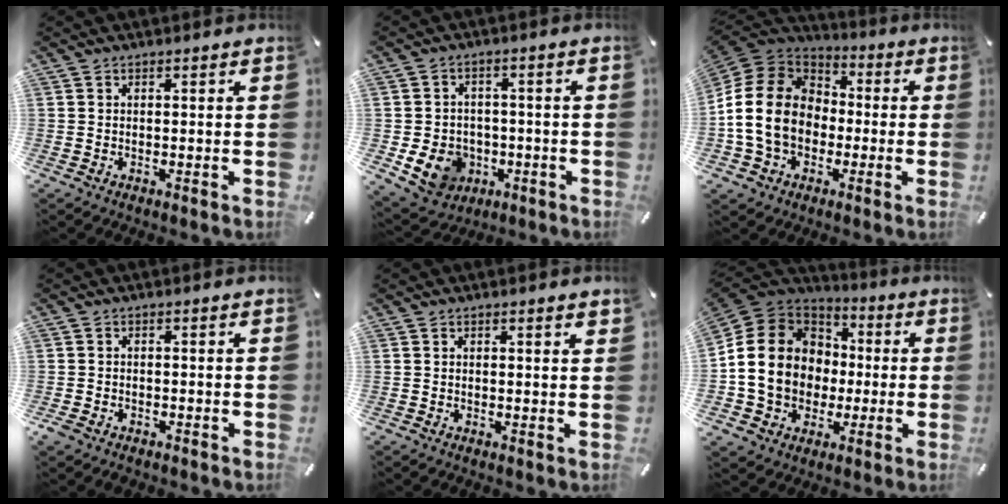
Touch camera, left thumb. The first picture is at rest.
{"total": 9.1, "force": [-2.7, 8.0, 3.4], "torque": [-0.077, 0.019, -0.047]}
{"total": 17.6, "force": [-2.9, 14.5, 9.6], "torque": [-0.209, 0.030, -0.057]}
{"total": 1.5, "force": [-1.0, 1.0, 0.5], "torque": [-0.007, 0.005, -0.020]}
{"total": 0.7, "force": [0.4, 0.1, 0.6], "torque": [-0.004, -0.004, 0.005]}
{"total": 17.5, "force": [-1.6, 15.2, 8.4], "torque": [-0.184, 0.018, -0.022]}